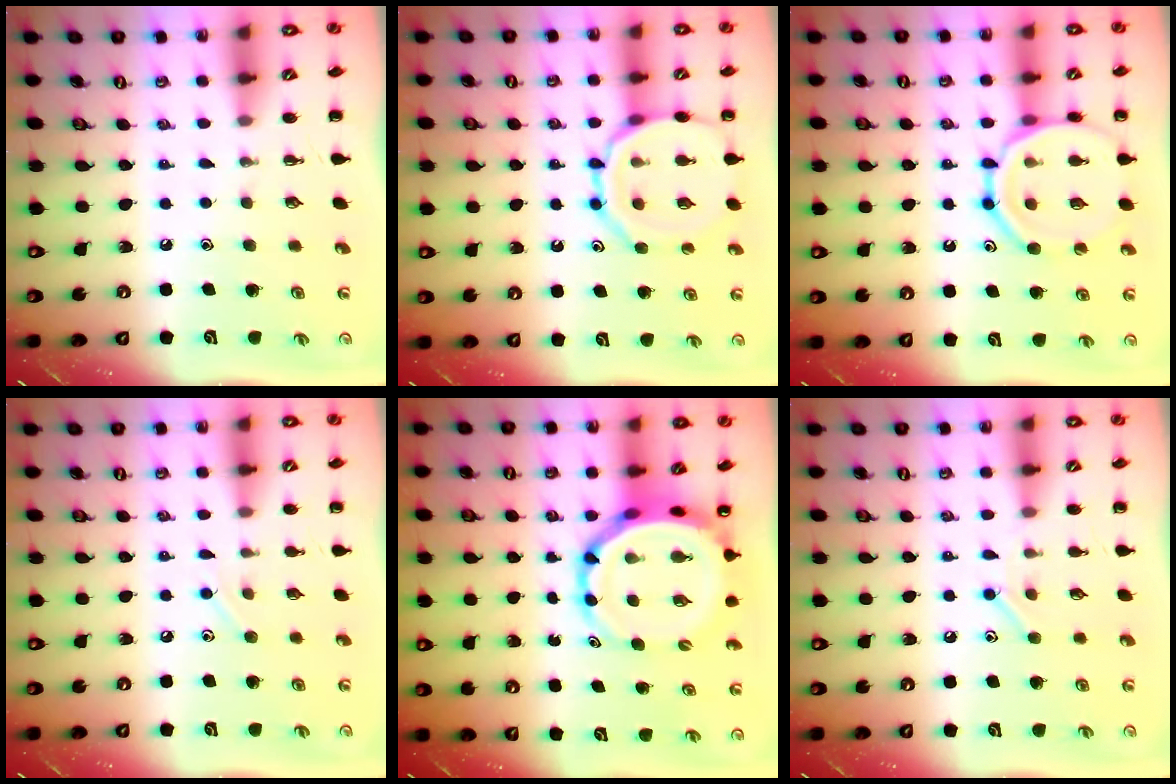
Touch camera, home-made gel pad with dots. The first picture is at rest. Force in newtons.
{"total": 12.9, "press": 12.9, "slide": 1.2}
{"total": 15.4, "press": 15.3, "slide": 2.1}
{"total": 5.0, "press": 4.8, "slide": 1.4}
{"total": 8.2, "press": 7.8, "slide": 2.4}
{"total": 6.8, "press": 6.8, "slide": 0.8}